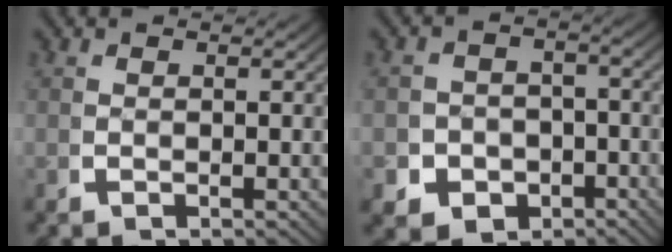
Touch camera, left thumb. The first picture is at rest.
{"total": 8.0, "force": [-3.8, 6.5, 2.9], "torque": [-0.046, -0.043, -0.050]}